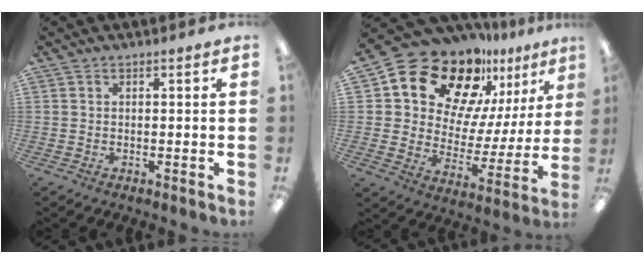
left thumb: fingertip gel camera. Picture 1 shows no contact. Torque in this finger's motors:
{"motor_torque": [2.40, 2.61, 1.38, -1.39, 0.20]}